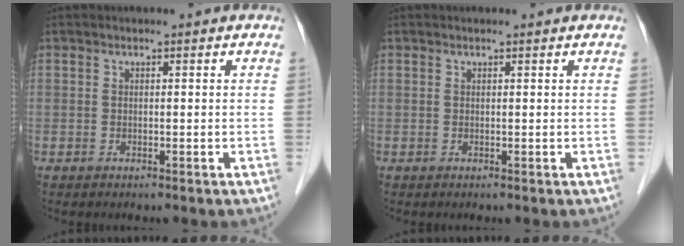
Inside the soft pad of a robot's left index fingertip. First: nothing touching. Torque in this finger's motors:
{"motor_torque": [0.22, -0.08, -0.07, -0.01]}